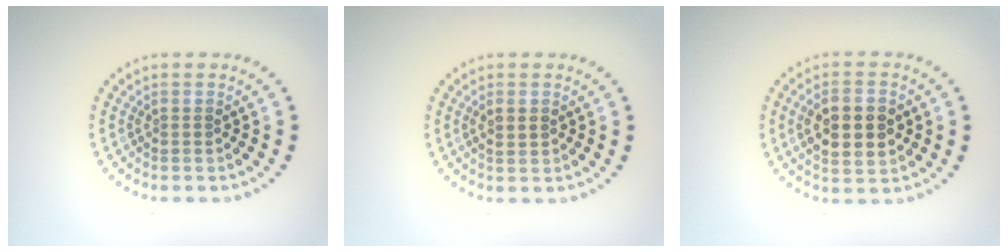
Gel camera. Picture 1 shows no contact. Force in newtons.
{"total": 0.9, "press": 0.9, "slide": 0.2}
{"total": 5.3, "press": 5.2, "slide": 0.5}